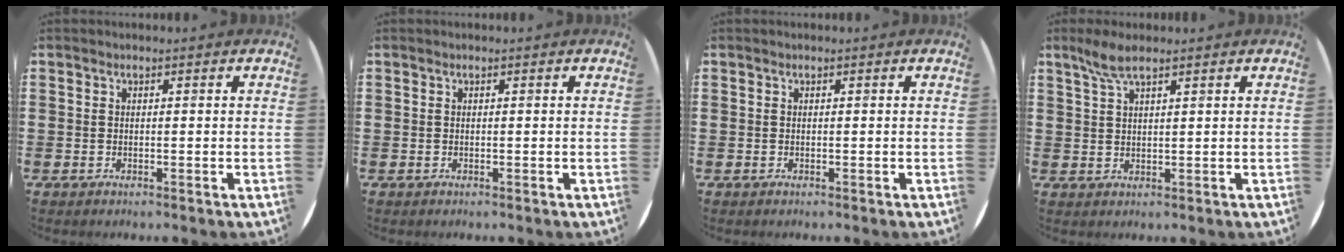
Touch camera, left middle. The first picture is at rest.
{"total": 0.0}
{"total": 0.0}
{"total": 3.6, "force": [2.6, 0.7, 2.4], "torque": [-0.053, 0.005, 0.046]}